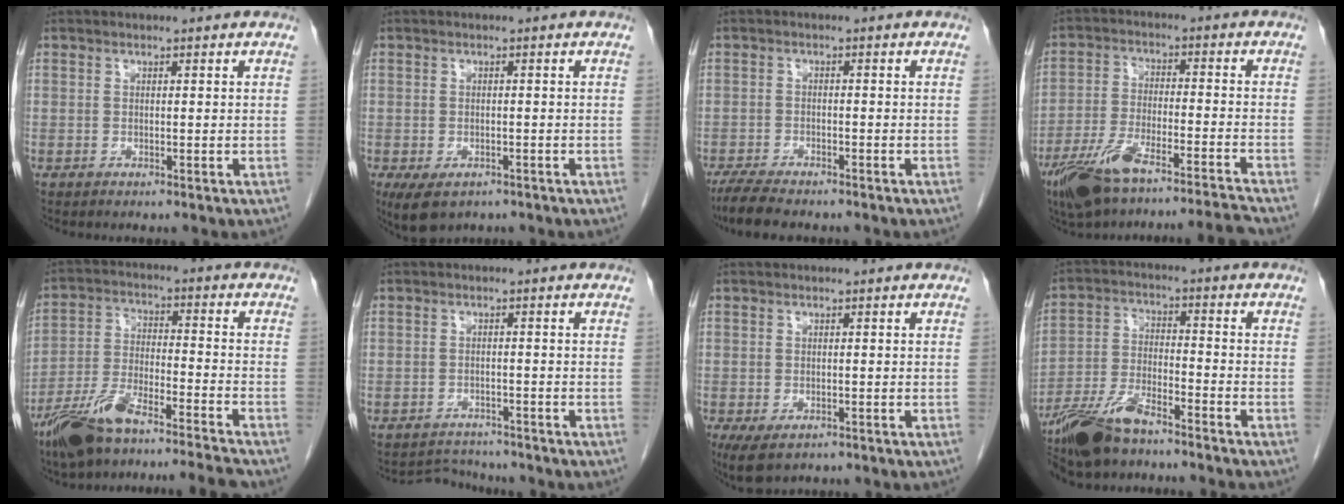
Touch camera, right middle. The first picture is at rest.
{"total": 5.4, "force": [-3.4, 3.0, 2.9], "torque": [-0.051, -0.008, -0.049]}
{"total": 6.8, "force": [-5.7, 1.4, 3.4], "torque": [-0.061, -0.016, -0.093]}
{"total": 13.4, "force": [-11.0, -0.1, 7.6], "torque": [-0.140, -0.009, -0.188]}
{"total": 13.8, "force": [-11.7, 0.1, 7.4], "torque": [-0.143, -0.003, -0.208]}
{"total": 3.3, "force": [-3.1, 0.6, -0.9], "torque": [0.009, -0.003, -0.046]}
{"total": 5.0, "force": [-3.0, 2.6, 2.9], "torque": [-0.052, -0.010, -0.046]}
{"total": 10.4, "force": [-8.3, 1.9, 5.9], "torque": [-0.120, -0.012, -0.155]}